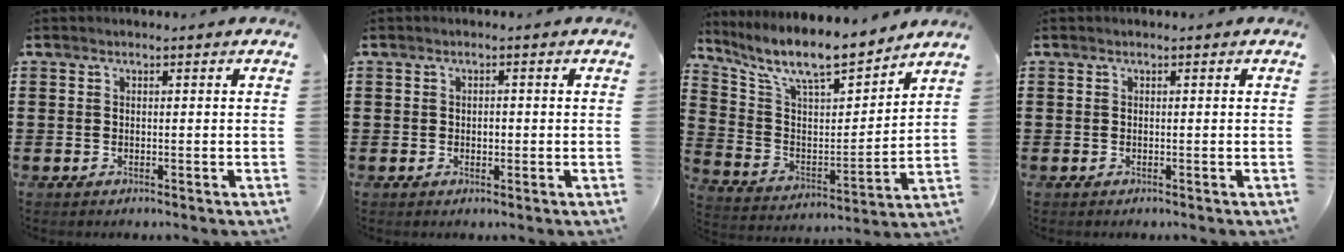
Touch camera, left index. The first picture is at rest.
{"total": 1.1, "force": [-0.1, 0.6, 0.9], "torque": [-0.020, 0.003, -0.002]}
{"total": 10.1, "force": [8.6, 2.0, 4.9], "torque": [-0.132, -0.050, 0.145]}
{"total": 0.0}